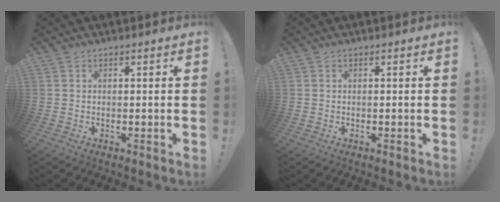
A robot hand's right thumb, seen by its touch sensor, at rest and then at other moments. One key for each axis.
{"total": 0.0}